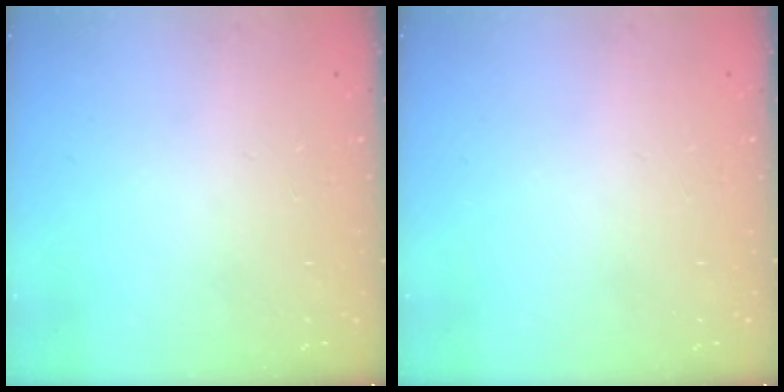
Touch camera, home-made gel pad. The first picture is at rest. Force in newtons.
{"total": 0.0}